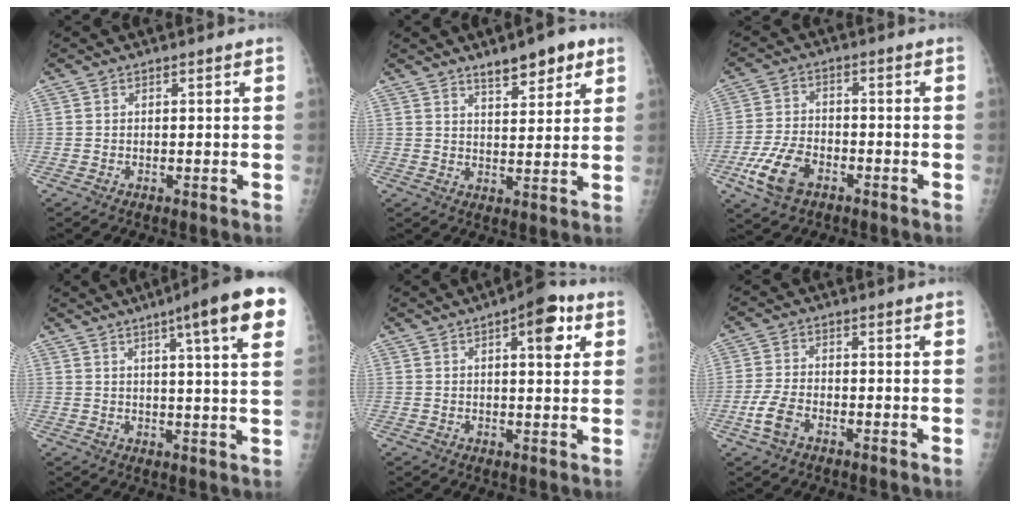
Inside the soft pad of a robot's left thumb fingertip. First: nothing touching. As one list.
[{"total": 7.8, "force": [5.2, 2.6, 5.2], "torque": [-0.058, -0.027, 0.077]}, {"total": 8.9, "force": [-4.3, 5.3, 5.7], "torque": [-0.115, 0.015, -0.080]}, {"total": 14.5, "force": [7.1, 1.5, 12.6], "torque": [-0.163, -0.014, 0.082]}, {"total": 7.8, "force": [3.1, 2.9, 6.5], "torque": [-0.067, -0.002, 0.035]}, {"total": 4.8, "force": [-2.4, 2.6, 3.2], "torque": [-0.076, 0.011, -0.048]}]